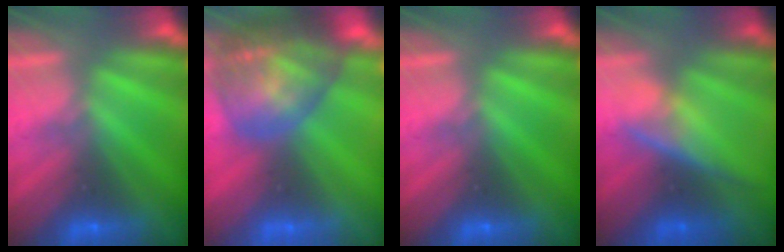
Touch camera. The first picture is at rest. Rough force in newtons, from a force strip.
{"total": 7.9}
{"total": 0.0}
{"total": 2.8}